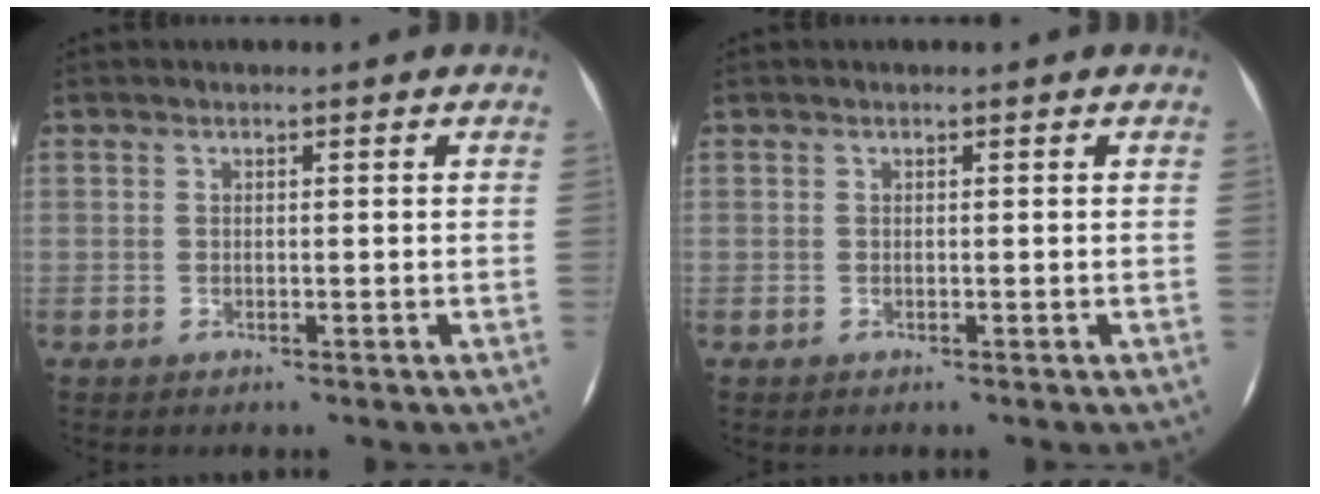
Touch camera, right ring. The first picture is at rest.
{"total": 0.0}